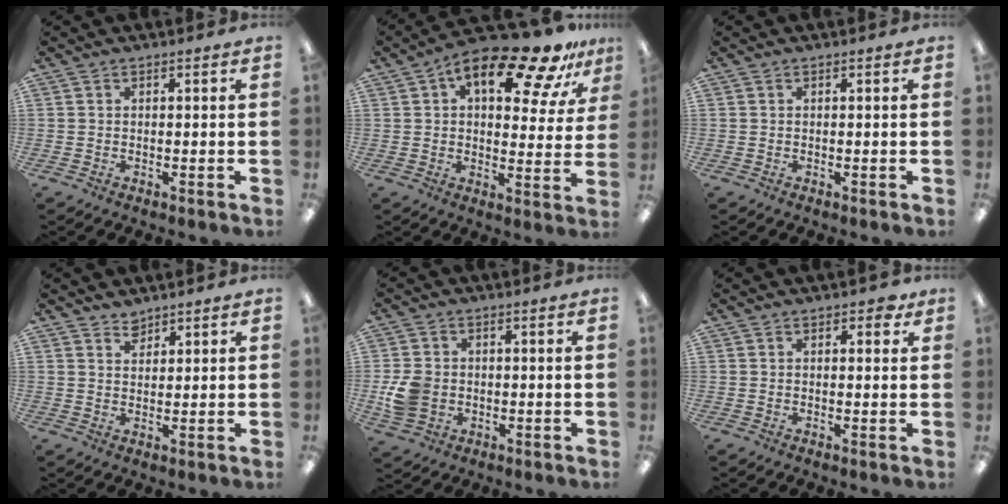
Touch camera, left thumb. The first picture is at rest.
{"total": 18.1, "force": [10.6, 7.4, 12.6], "torque": [-0.184, -0.052, 0.170]}
{"total": 0.0}
{"total": 2.9, "force": [2.7, 1.2, 0.2], "torque": [-0.001, -0.014, 0.051]}
{"total": 7.6, "force": [-0.8, 6.4, 4.0], "torque": [-0.074, 0.010, -0.012]}
{"total": 2.2, "force": [1.2, 1.3, 1.4], "torque": [-0.014, -0.001, 0.016]}